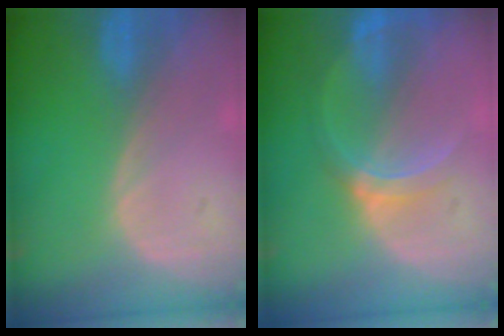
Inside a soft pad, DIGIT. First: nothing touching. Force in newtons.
{"total": 6.0, "press": 5.6, "slide": 2.0}